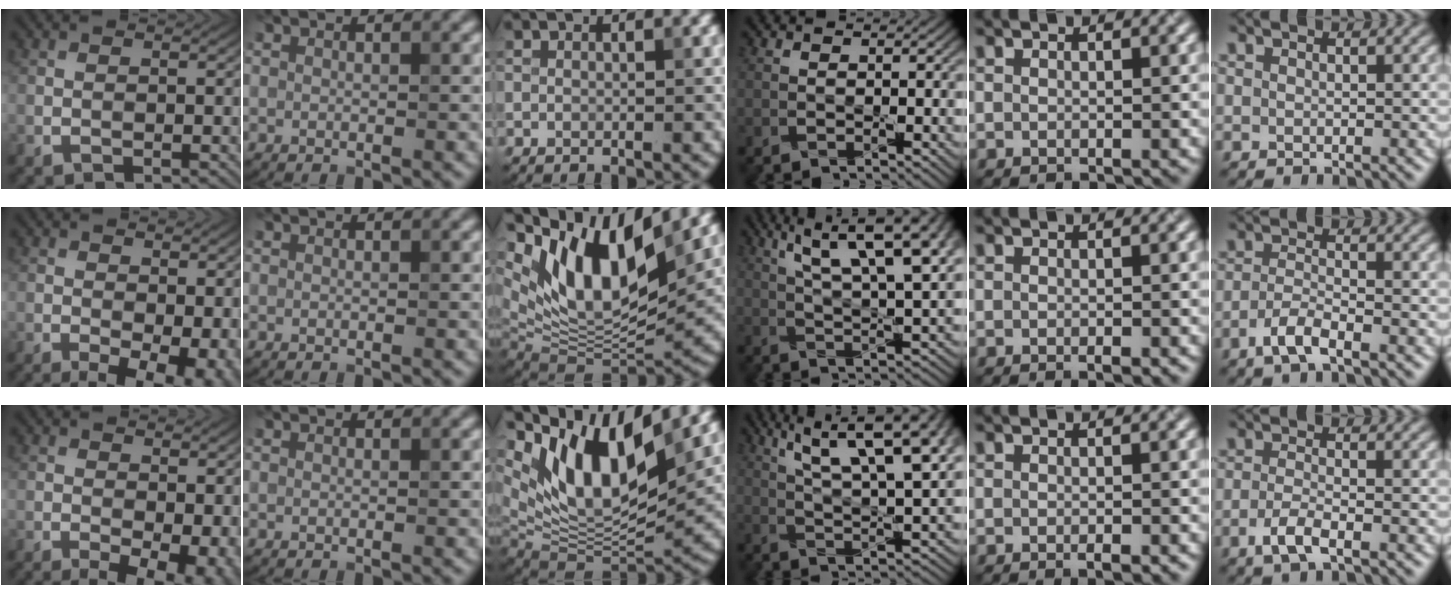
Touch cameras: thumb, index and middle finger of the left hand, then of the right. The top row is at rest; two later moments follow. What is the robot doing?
{"motion": "pour", "object": "sugar"}